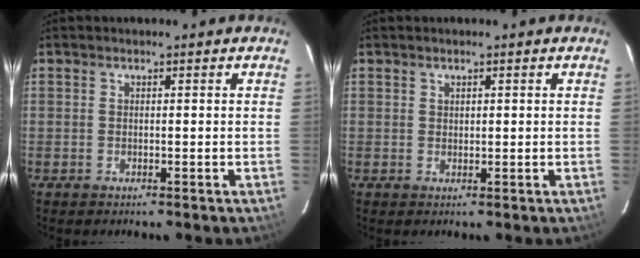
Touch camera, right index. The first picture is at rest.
{"total": 0.8, "force": [0.5, 0.6, 0.3], "torque": [-0.003, 0.003, 0.010]}